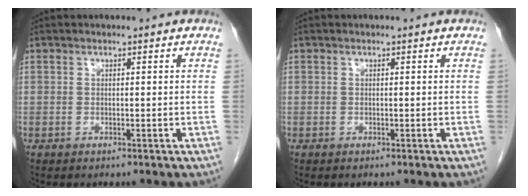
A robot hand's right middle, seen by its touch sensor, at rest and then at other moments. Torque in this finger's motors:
{"motor_torque": [-0.03, -0.19, -0.09, -0.01]}